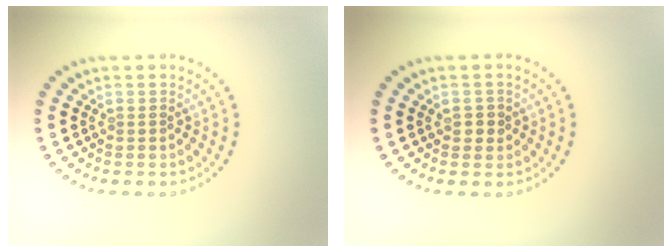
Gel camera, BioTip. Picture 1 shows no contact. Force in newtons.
{"total": 1.2, "press": 1.1, "slide": 0.4}